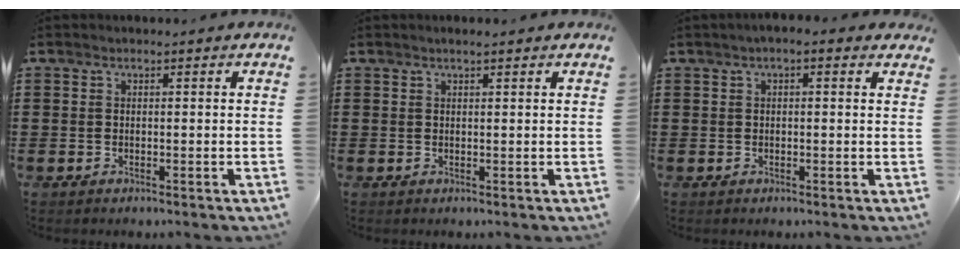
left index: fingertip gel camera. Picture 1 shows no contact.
{"total": 0.9, "force": [0.7, 0.0, 0.6], "torque": [-0.012, 0.000, 0.013]}
{"total": 1.4, "force": [0.6, 0.5, 1.2], "torque": [-0.022, 0.005, 0.009]}